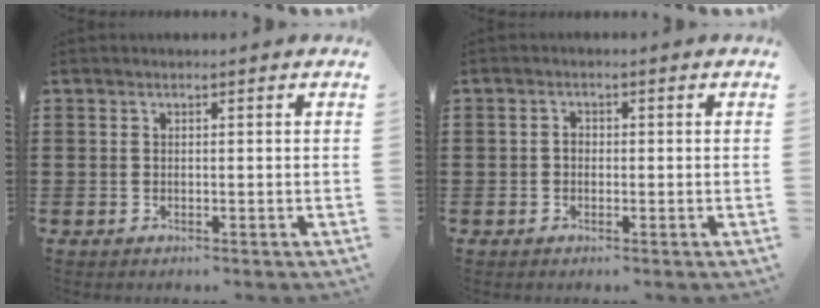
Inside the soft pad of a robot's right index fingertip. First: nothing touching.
{"total": 1.2, "force": [-0.3, 0.8, 0.8], "torque": [-0.018, 0.002, -0.006]}